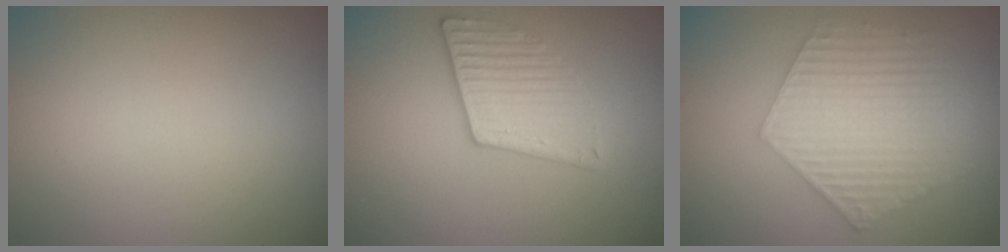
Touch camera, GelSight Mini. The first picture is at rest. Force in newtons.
{"total": 3.1, "press": 3.0, "slide": 0.8}
{"total": 5.9, "press": 4.3, "slide": 4.0}